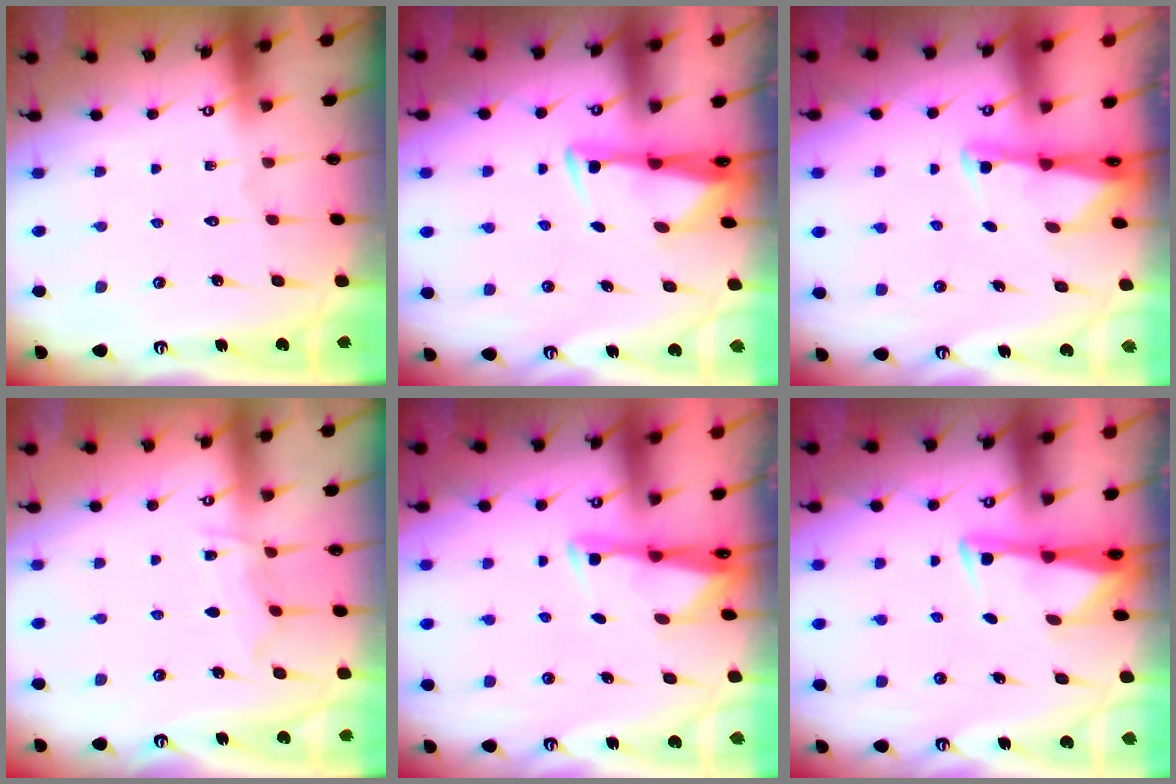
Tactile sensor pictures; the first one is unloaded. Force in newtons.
{"total": 3.1, "press": 3.0, "slide": 0.9}
{"total": 2.0, "press": 2.0, "slide": 0.3}
{"total": 6.4, "press": 6.3, "slide": 0.8}
{"total": 2.6, "press": 2.6, "slide": 0.4}
{"total": 2.9, "press": 2.9, "slide": 0.4}